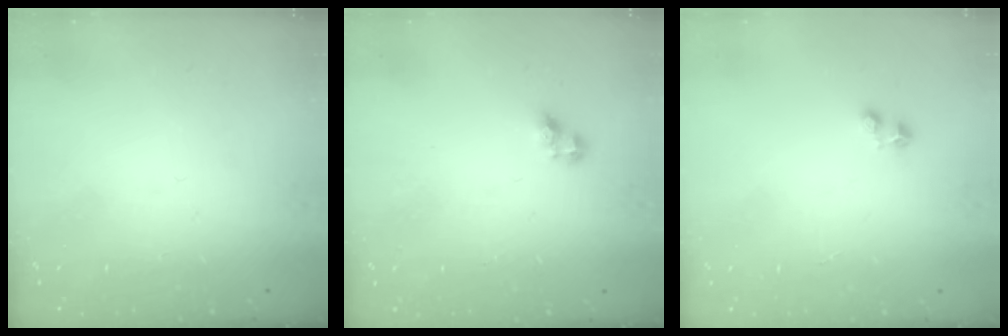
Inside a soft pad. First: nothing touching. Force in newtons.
{"total": 4.1, "press": 4.0, "slide": 0.6}
{"total": 2.4, "press": 2.4, "slide": 0.4}